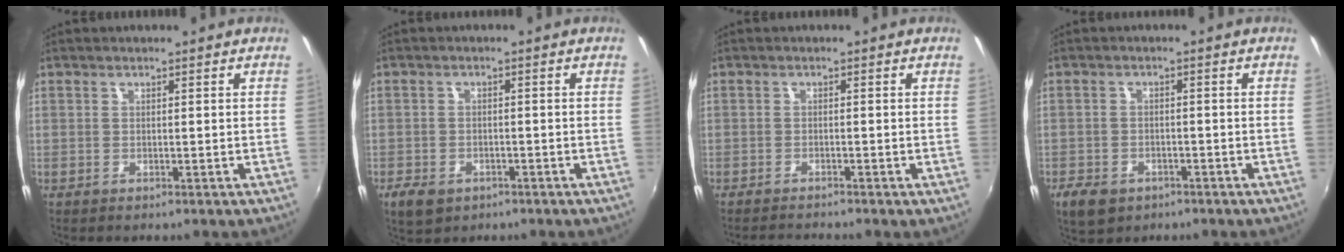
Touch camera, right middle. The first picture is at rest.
{"total": 4.9, "force": [-2.9, 3.1, 2.4], "torque": [-0.062, -0.007, -0.045]}
{"total": 2.8, "force": [-2.7, -0.2, 0.8], "torque": [-0.024, -0.012, -0.048]}
{"total": 6.0, "force": [-3.7, 3.8, 2.8], "torque": [-0.076, -0.010, -0.059]}